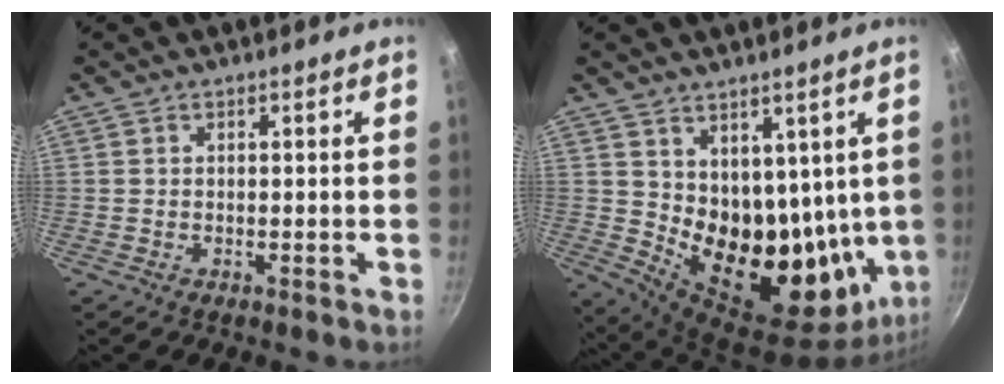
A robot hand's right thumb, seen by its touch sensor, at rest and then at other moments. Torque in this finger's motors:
{"motor_torque": [-1.08, 2.19, 1.62, 1.14, 0.15]}